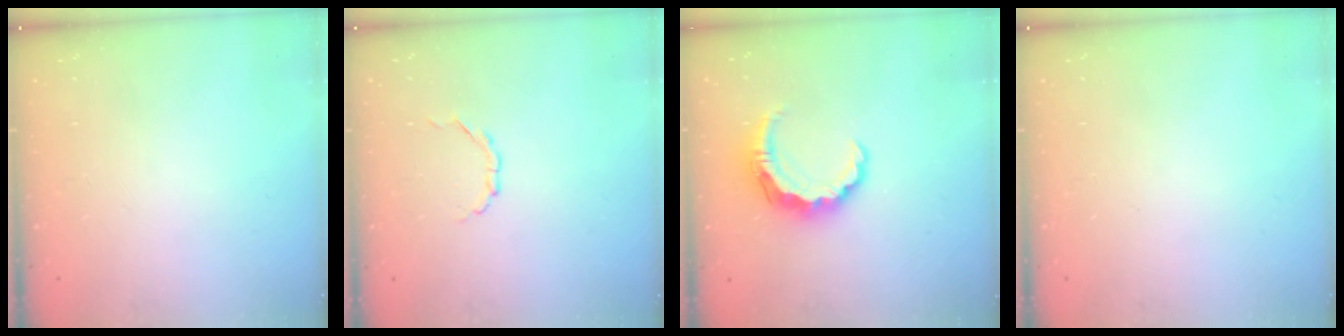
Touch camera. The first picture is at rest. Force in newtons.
{"total": 2.5, "press": 2.4, "slide": 0.6}
{"total": 7.9, "press": 7.8, "slide": 1.3}
{"total": 0.0}